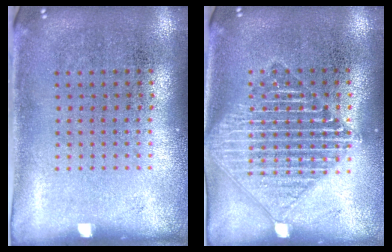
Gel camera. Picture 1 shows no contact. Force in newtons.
{"total": 2.1, "press": 2.1, "slide": 0.3}